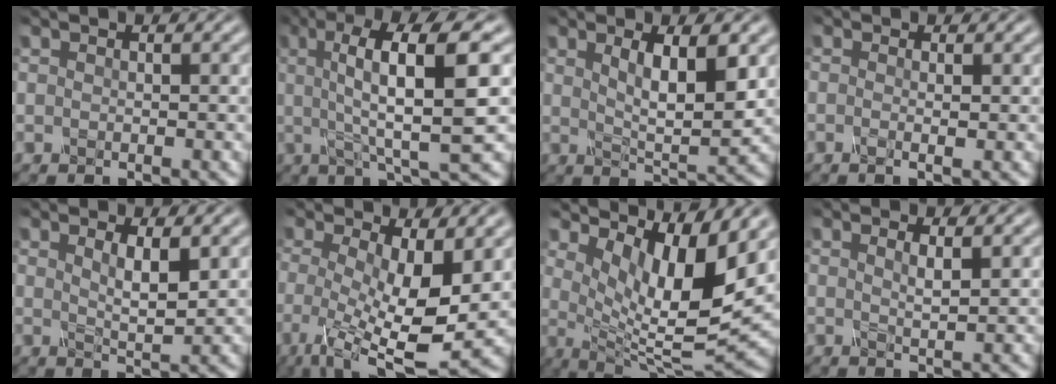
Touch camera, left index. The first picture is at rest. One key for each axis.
{"total": 9.8, "fx": 1.5, "fy": 2.0, "fz": 9.5, "tx": -0.138, "ty": 0.012, "tz": 0.030}
{"total": 5.0, "fx": 1.3, "fy": 1.2, "fz": 4.7, "tx": -0.079, "ty": -0.010, "tz": 0.031}
{"total": 1.0, "fx": -0.5, "fy": 0.1, "fz": 0.8, "tx": -0.018, "ty": -0.002, "tz": -0.009}
{"total": 2.3, "fx": 0.7, "fy": 0.5, "fz": 2.2, "tx": -0.040, "ty": -0.007, "tz": 0.019}
{"total": 9.0, "fx": -0.9, "fy": 3.2, "fz": 8.4, "tx": -0.159, "ty": -0.021, "tz": -0.008}
{"total": 8.5, "fx": 3.1, "fy": 2.5, "fz": 7.5, "tx": -0.132, "ty": -0.018, "tz": 0.066}
{"total": 1.3, "fx": 0.3, "fy": 0.2, "fz": 1.2, "tx": -0.022, "ty": -0.001, "tz": 0.006}